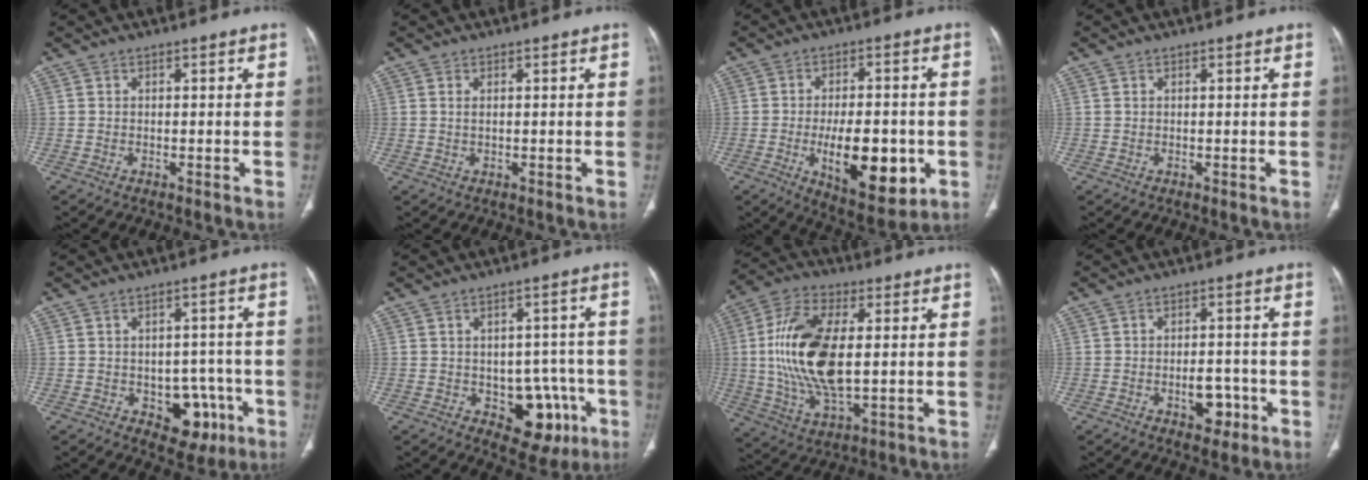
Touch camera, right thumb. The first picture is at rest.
{"total": 0.8, "force": [0.3, 0.4, 0.7], "torque": [-0.016, 0.001, 0.007]}
{"total": 15.7, "force": [-3.9, 7.2, 13.4], "torque": [-0.178, 0.001, -0.044]}
{"total": 0.0}
{"total": 8.9, "force": [-3.4, 6.1, 5.5], "torque": [-0.029, 0.023, -0.033]}
{"total": 11.1, "force": [-3.9, 7.2, 7.5], "torque": [-0.047, 0.024, -0.037]}
{"total": 18.4, "force": [1.2, 8.9, 16.1], "torque": [-0.322, -0.002, 0.024]}
{"total": 5.9, "force": [-2.3, 3.6, 4.0], "torque": [-0.033, 0.016, -0.027]}